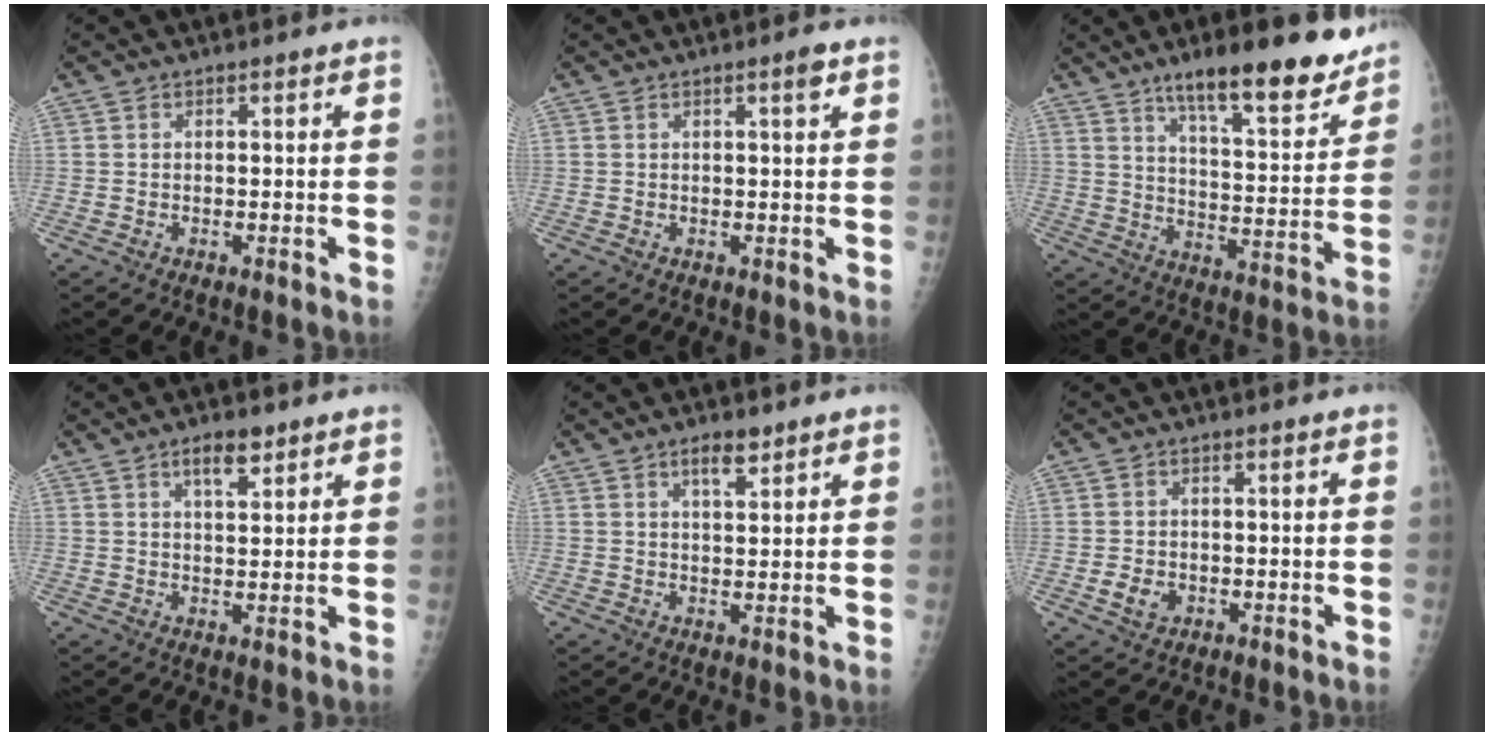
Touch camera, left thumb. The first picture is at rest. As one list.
[{"total": 1.7, "force": [0.9, 0.2, 1.4], "torque": [-0.022, -0.003, 0.013]}, {"total": 17.6, "force": [12.9, 4.6, 11.1], "torque": [-0.123, -0.076, 0.199]}, {"total": 4.9, "force": [3.1, 2.0, 3.2], "torque": [-0.034, -0.018, 0.051]}, {"total": 3.9, "force": [2.6, 1.5, 2.5], "torque": [-0.024, -0.016, 0.044]}, {"total": 3.0, "force": [-1.0, 2.3, 1.6], "torque": [-0.019, 0.003, -0.009]}]